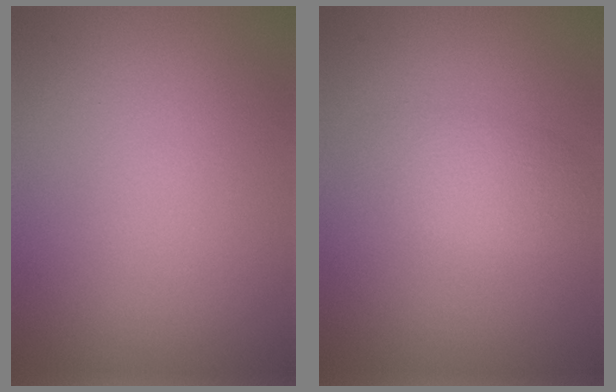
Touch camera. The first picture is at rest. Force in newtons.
{"total": 2.3, "press": 2.3, "slide": 0.1}